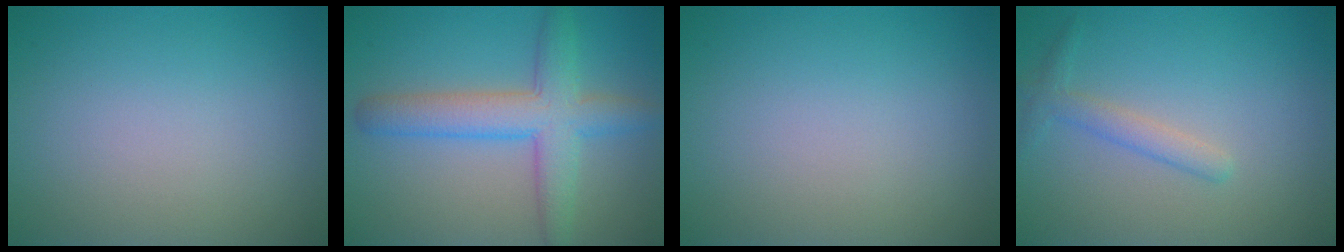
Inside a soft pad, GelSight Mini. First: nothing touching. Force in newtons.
{"total": 5.6, "press": 5.6, "slide": 0.1}
{"total": 0.0}
{"total": 1.8, "press": 1.8, "slide": 0.1}